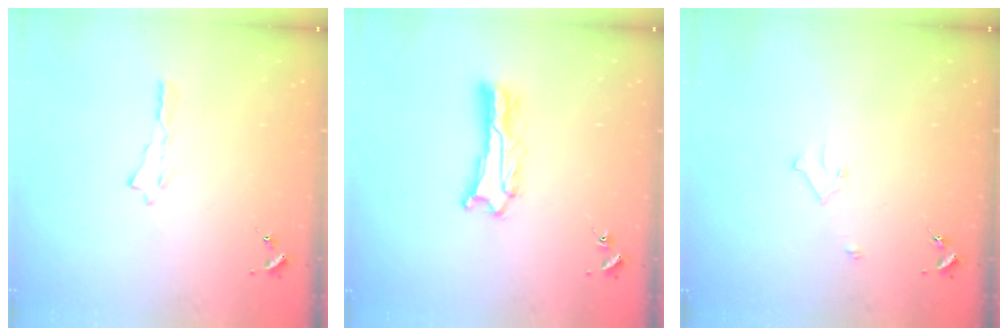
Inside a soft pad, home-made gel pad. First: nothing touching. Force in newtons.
{"total": 2.2, "press": 2.2, "slide": 0.2}
{"total": 2.2, "press": 2.2, "slide": 0.2}